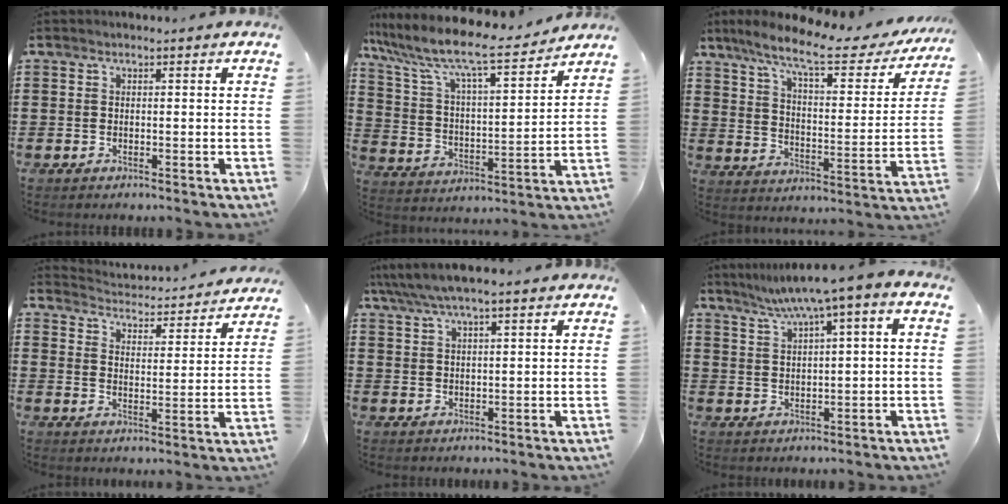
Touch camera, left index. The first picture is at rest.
{"total": 8.9, "force": [7.6, 0.9, 4.6], "torque": [-0.122, -0.053, 0.122]}
{"total": 10.1, "force": [7.7, 1.2, 6.4], "torque": [-0.145, -0.042, 0.125]}
{"total": 3.5, "force": [3.5, 0.0, -0.1], "torque": [-0.023, -0.034, 0.054]}
{"total": 4.3, "force": [3.5, 0.7, 2.5], "torque": [-0.057, -0.003, 0.062]}
{"total": 5.0, "force": [2.7, 0.0, 4.1], "torque": [-0.085, -0.009, 0.041]}